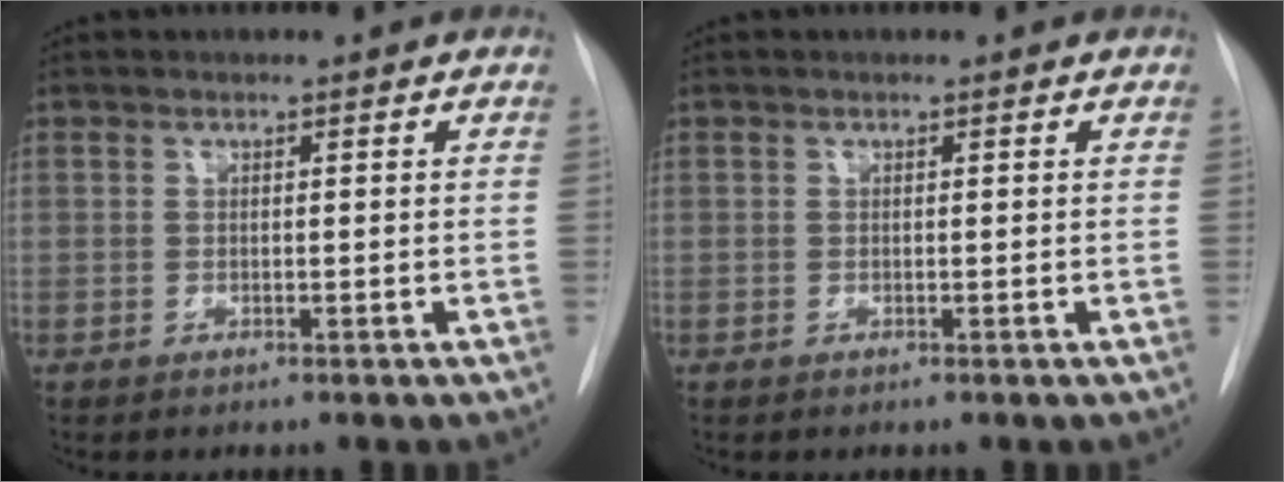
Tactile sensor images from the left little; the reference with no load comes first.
{"total": 0.0}